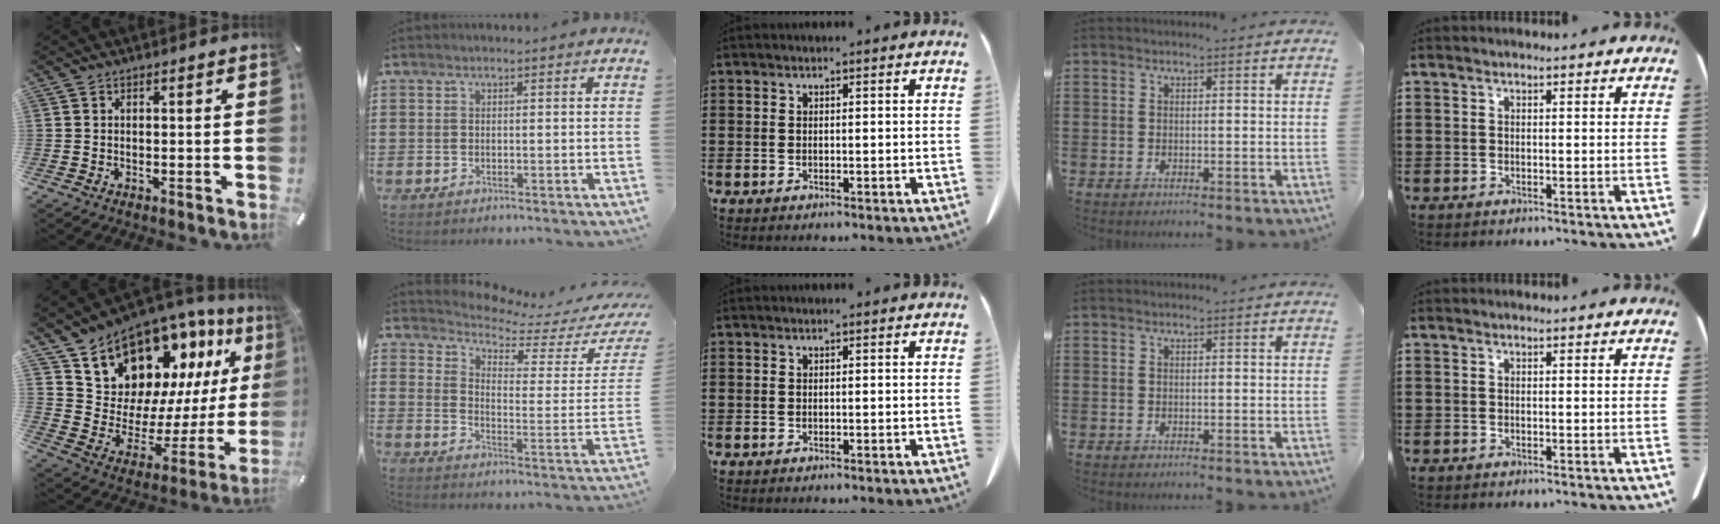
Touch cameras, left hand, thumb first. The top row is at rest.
{"thumb": {"total": 14.5, "force": [11.3, 8.7, 2.5], "torque": [-0.045, -0.114, 0.210]}, "index": {"total": 4.5, "force": [4.3, 0.6, 1.1], "torque": [-0.044, -0.046, 0.067]}}